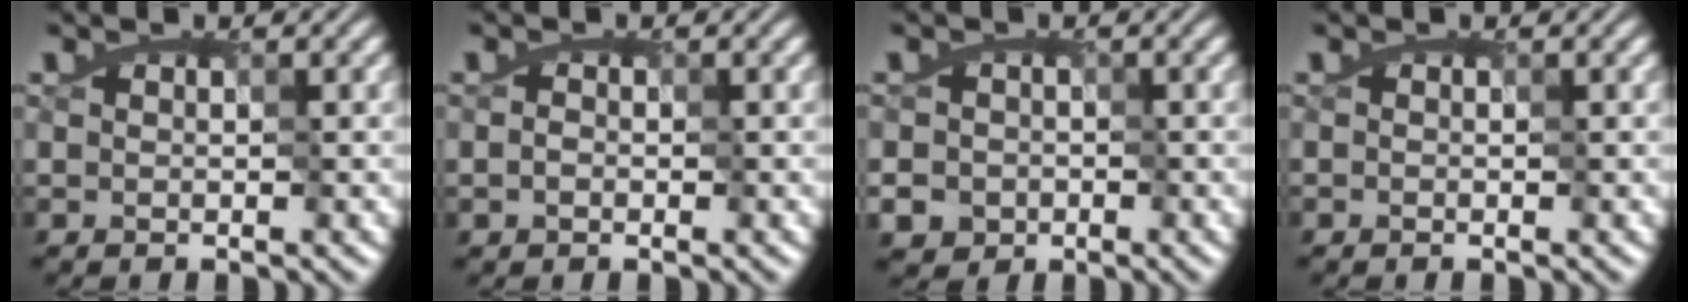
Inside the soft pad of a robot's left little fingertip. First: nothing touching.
{"total": 0.9, "force": [0.0, 0.8, 0.5], "torque": [-0.007, 0.005, -0.004]}
{"total": 2.2, "force": [-0.9, 2.0, 0.2], "torque": [0.000, 0.003, -0.014]}
{"total": 0.0}